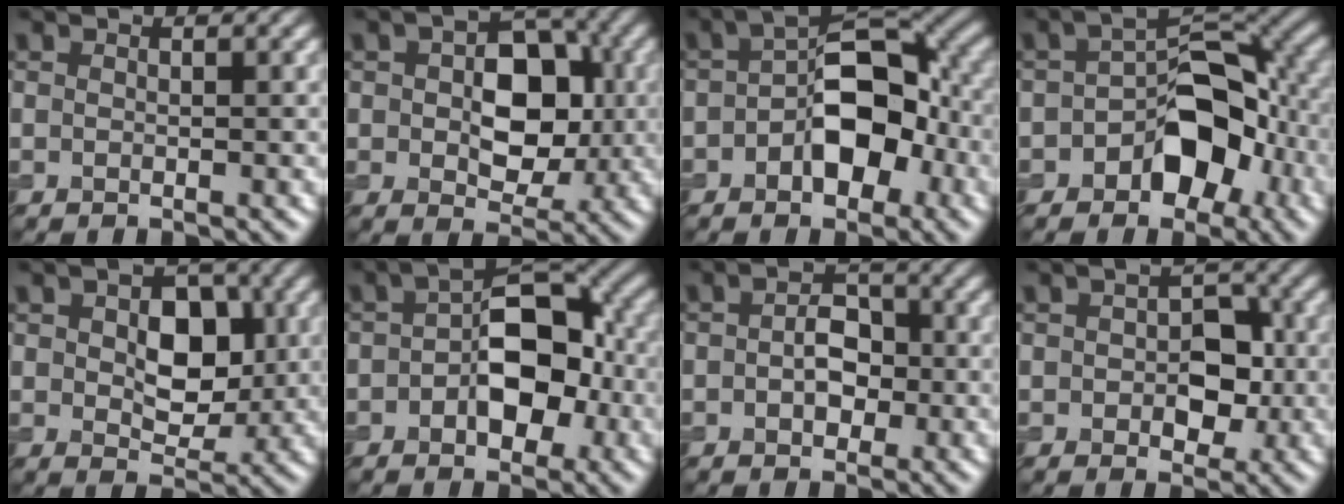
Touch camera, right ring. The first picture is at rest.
{"total": 7.4, "force": [0.5, 4.9, 5.6], "torque": [-0.081, 0.005, 0.010]}
{"total": 7.2, "force": [-1.4, 4.0, 5.8], "torque": [-0.084, 0.019, -0.027]}
{"total": 7.0, "force": [-2.3, 4.3, 5.0], "torque": [-0.058, 0.019, -0.046]}
{"total": 5.7, "force": [0.9, 3.7, 4.3], "torque": [-0.071, 0.000, 0.020]}
{"total": 7.3, "force": [-0.7, 4.1, 6.0], "torque": [-0.089, 0.015, -0.016]}
{"total": 2.8, "force": [0.0, 1.9, 2.0], "torque": [-0.036, 0.006, -0.003]}
{"total": 4.2, "force": [0.1, 2.8, 3.2], "torque": [-0.041, 0.001, 0.003]}